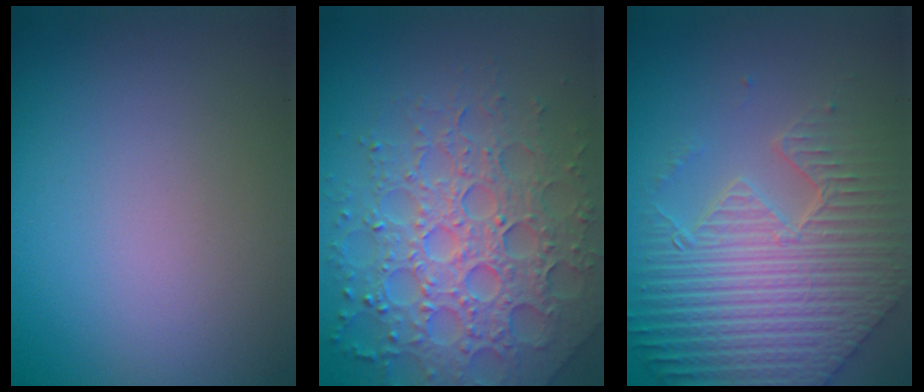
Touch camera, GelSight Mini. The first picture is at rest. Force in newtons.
{"total": 7.3, "press": 7.1, "slide": 1.7}
{"total": 8.9, "press": 6.3, "slide": 6.2}